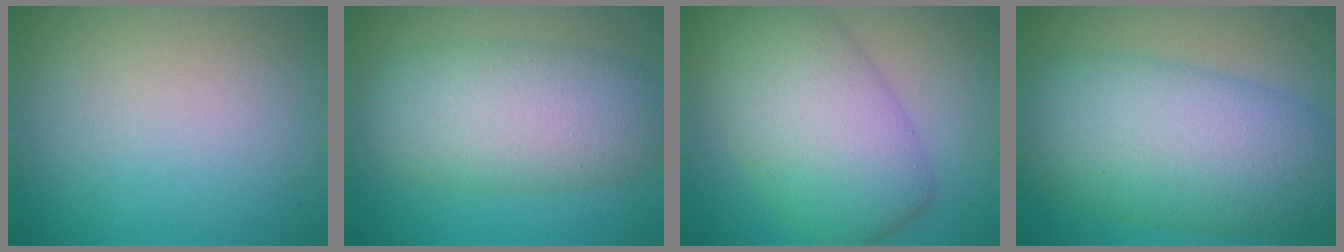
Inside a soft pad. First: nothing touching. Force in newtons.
{"total": 7.8, "press": 7.8, "slide": 0.4}
{"total": 10.5, "press": 10.4, "slide": 0.7}
{"total": 11.8, "press": 11.8, "slide": 0.1}